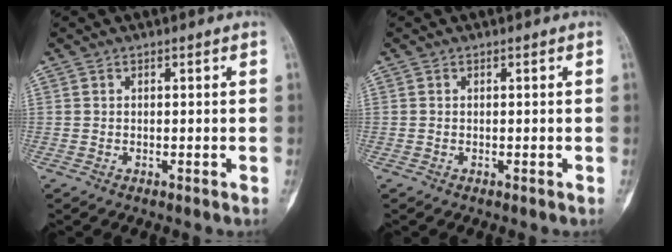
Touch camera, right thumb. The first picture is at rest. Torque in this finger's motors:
{"motor_torque": [0.44, 0.31, -0.01, -0.09, -0.04]}